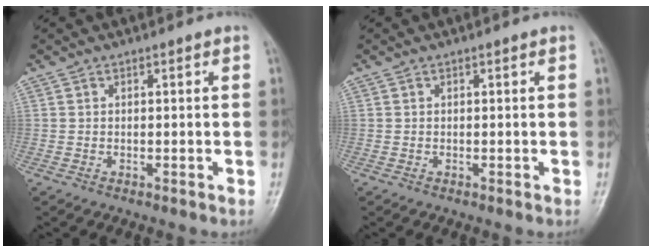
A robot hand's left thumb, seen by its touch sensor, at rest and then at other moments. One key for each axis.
{"total": 0.0}